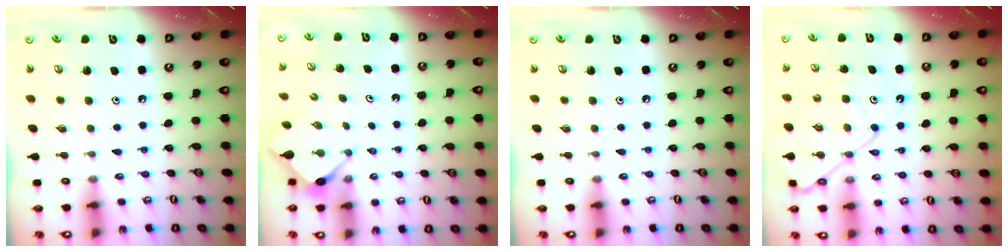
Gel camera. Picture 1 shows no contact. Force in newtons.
{"total": 2.8, "press": 2.7, "slide": 0.3}
{"total": 0.0}
{"total": 10.8, "press": 10.7, "slide": 1.1}